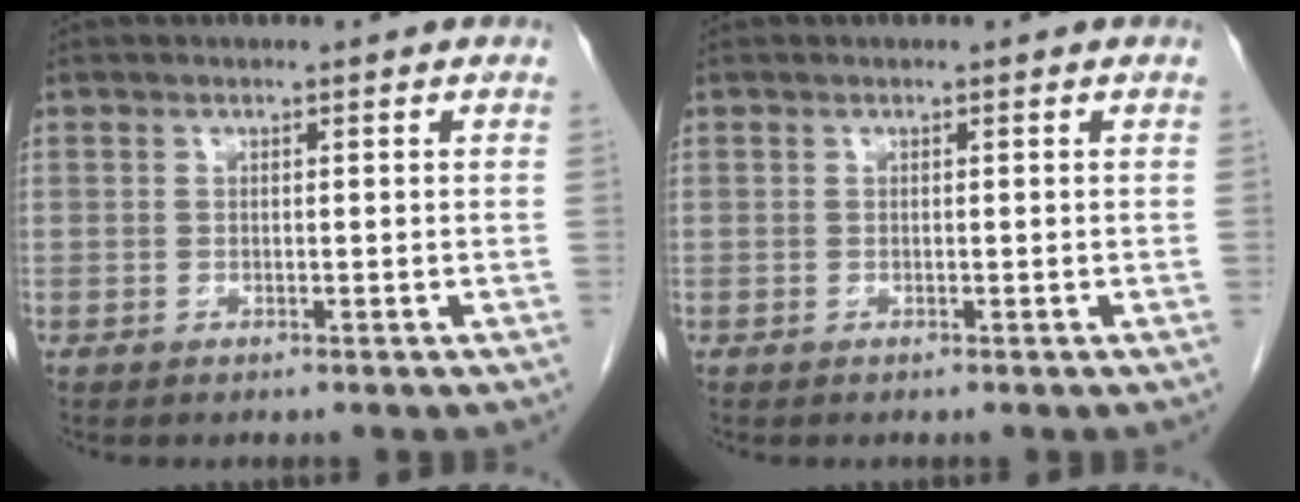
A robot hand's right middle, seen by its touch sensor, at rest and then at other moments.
{"total": 0.0}